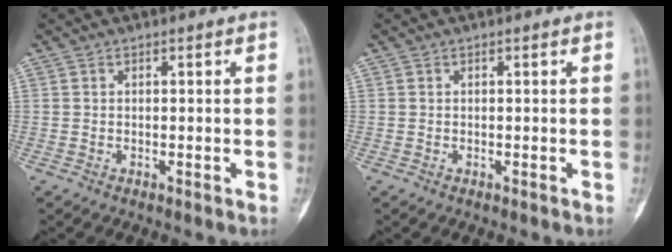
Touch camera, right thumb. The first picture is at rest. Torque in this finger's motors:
{"motor_torque": [0.00, 0.00, -0.02, -0.03, 0.00]}